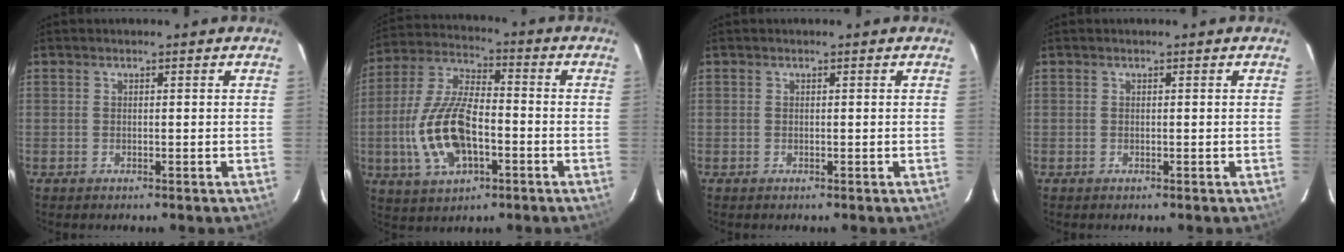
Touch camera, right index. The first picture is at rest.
{"total": 15.6, "force": [-3.9, 7.4, 13.2], "torque": [-0.284, 0.002, -0.069]}
{"total": 0.0}
{"total": 0.0}